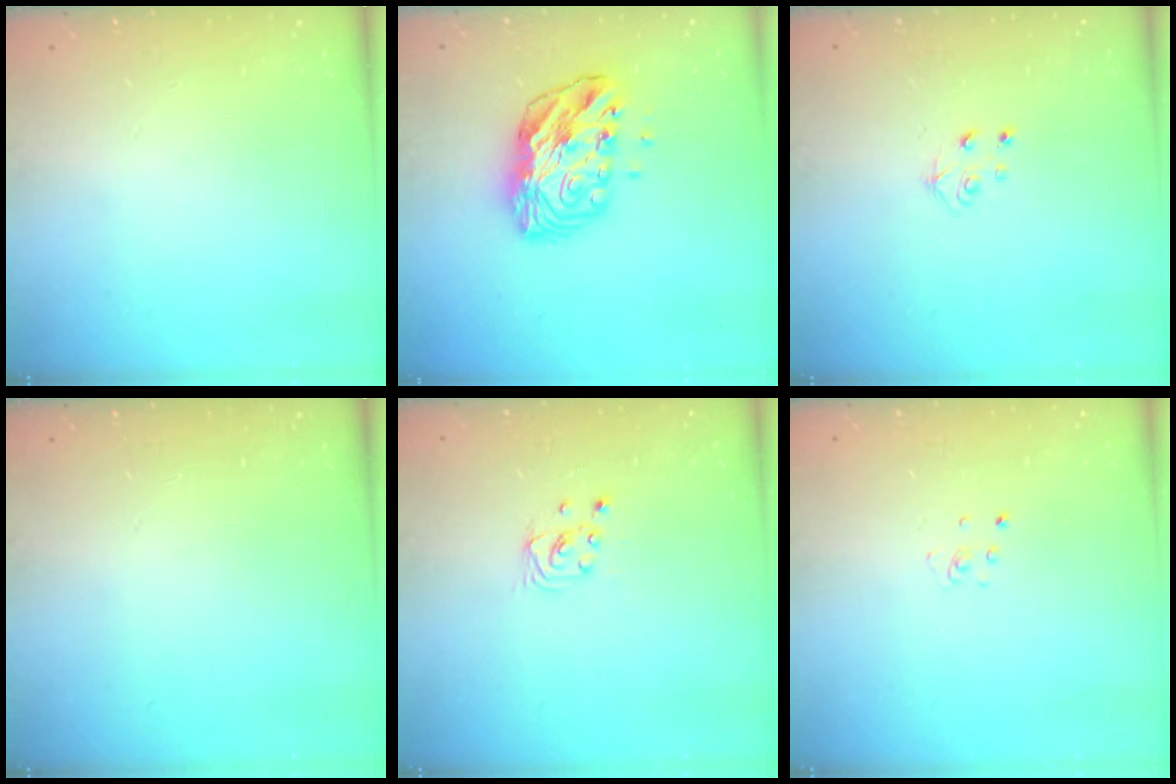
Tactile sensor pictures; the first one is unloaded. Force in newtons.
{"total": 10.7, "press": 10.7, "slide": 1.2}
{"total": 4.8, "press": 4.8, "slide": 0.4}
{"total": 0.0}
{"total": 1.6, "press": 1.6, "slide": 0.0}
{"total": 2.6, "press": 2.6, "slide": 0.3}